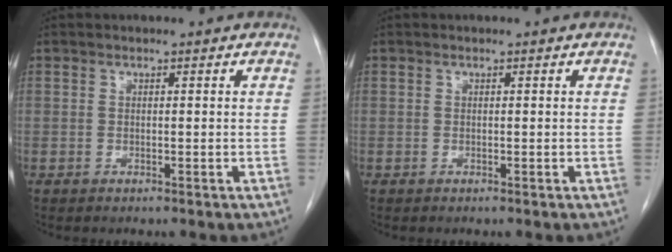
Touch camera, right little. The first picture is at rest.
{"total": 0.0}